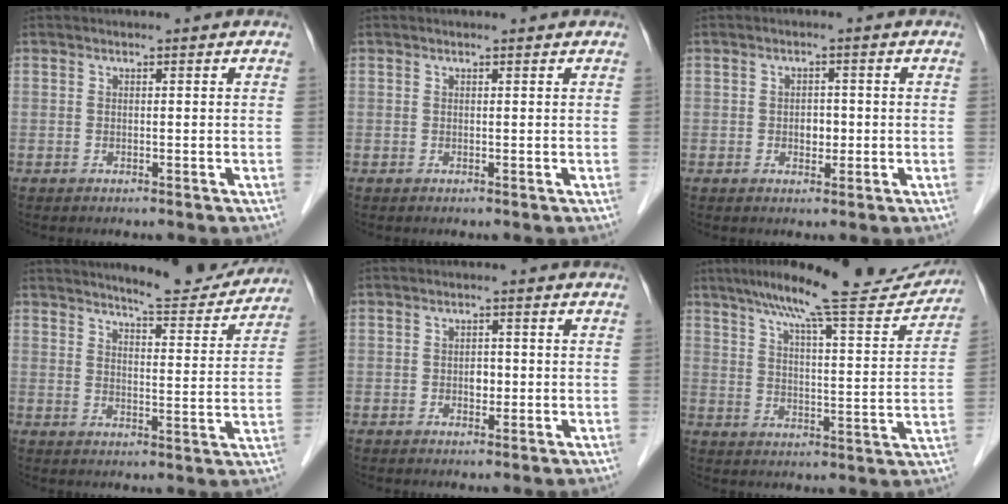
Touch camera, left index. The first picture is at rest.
{"total": 0.0}
{"total": 2.2, "force": [-0.7, 1.4, 1.5], "torque": [-0.021, -0.002, -0.009]}
{"total": 10.7, "force": [10.2, 1.2, 3.0], "torque": [-0.035, -0.024, 0.125]}
{"total": 1.7, "force": [-0.7, 1.1, 1.2], "torque": [-0.017, -0.002, -0.009]}
{"total": 17.3, "force": [15.5, 1.2, 7.6], "torque": [-0.115, -0.015, 0.213]}